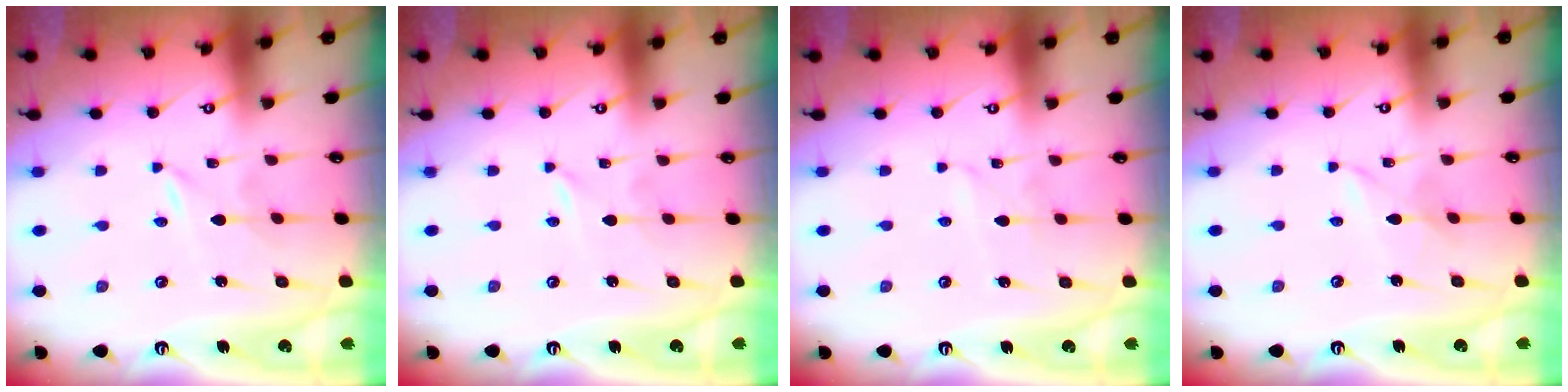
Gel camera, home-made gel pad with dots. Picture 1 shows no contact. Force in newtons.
{"total": 0.0}
{"total": 1.8, "press": 1.8, "slide": 0.1}
{"total": 1.7, "press": 1.6, "slide": 0.2}